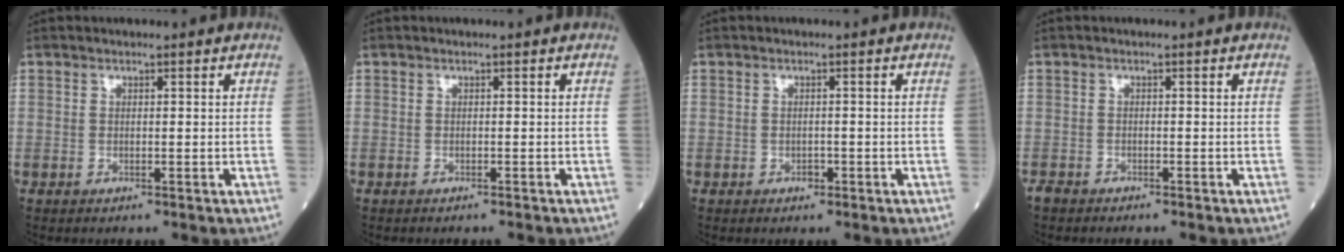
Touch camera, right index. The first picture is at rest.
{"total": 1.2, "force": [-1.2, 0.0, 0.3], "torque": [-0.004, -0.001, -0.015]}
{"total": 0.6, "force": [-0.3, 0.4, 0.4], "torque": [-0.008, 0.000, -0.004]}
{"total": 1.7, "force": [-1.6, 0.4, 0.4], "torque": [-0.007, -0.003, -0.026]}